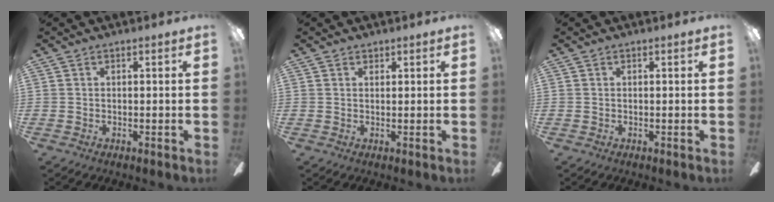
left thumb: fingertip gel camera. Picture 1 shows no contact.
{"total": 1.0, "force": [0.9, 0.5, 0.0], "torque": [0.008, -0.003, 0.016]}
{"total": 0.0}